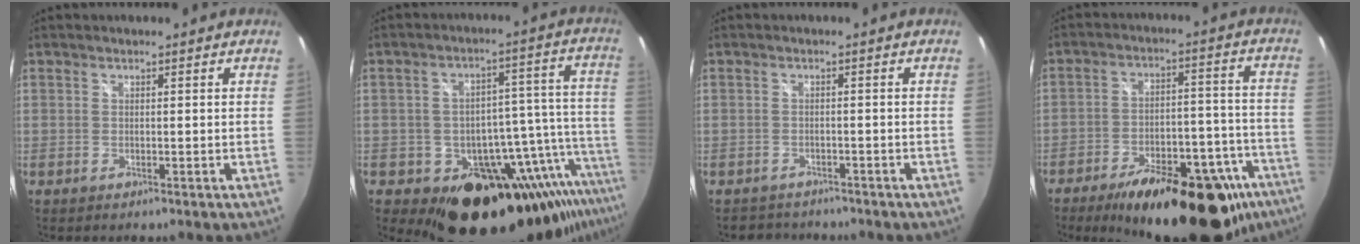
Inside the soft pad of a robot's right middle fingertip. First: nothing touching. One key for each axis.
{"total": 20.8, "fx": -14.7, "fy": 9.2, "fz": 11.4, "tx": -0.139, "ty": -0.008, "tz": -0.207}
{"total": 3.9, "fx": -3.5, "fy": 1.8, "fz": 0.2, "tx": -0.011, "ty": 0.001, "tz": -0.054}
{"total": 27.9, "fx": -19.7, "fy": 10.7, "fz": 16.6, "tx": -0.225, "ty": 0.007, "tz": -0.253}